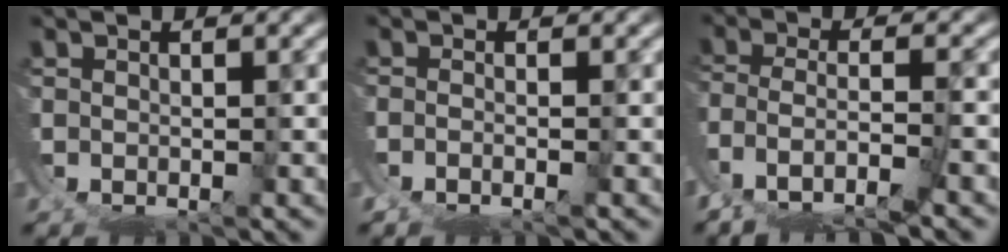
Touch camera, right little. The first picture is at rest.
{"total": 2.1, "force": [-1.5, 0.6, 1.4], "torque": [-0.032, -0.015, -0.016]}
{"total": 3.2, "force": [-1.9, 1.1, 2.5], "torque": [-0.077, -0.030, -0.013]}